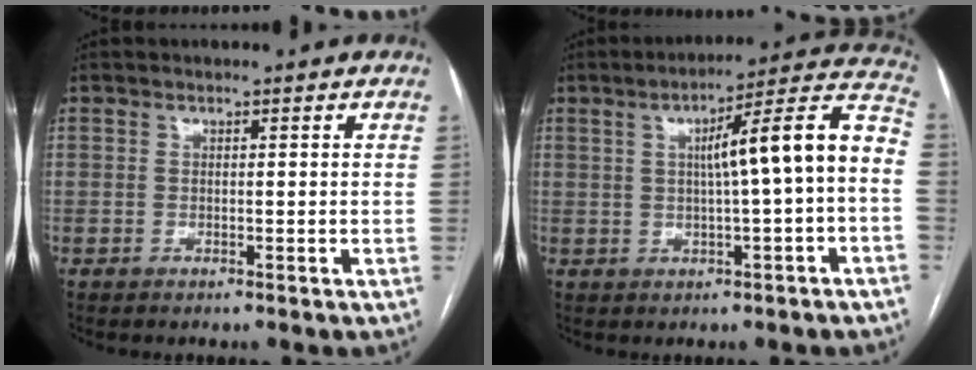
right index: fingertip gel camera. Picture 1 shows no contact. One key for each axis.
{"total": 12.8, "fx": 0.3, "fy": 0.4, "fz": 12.8, "tx": -0.178, "ty": 0.036, "tz": 0.003}